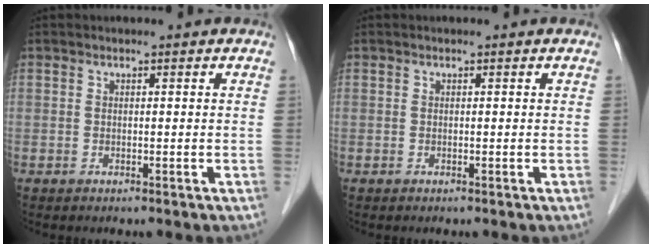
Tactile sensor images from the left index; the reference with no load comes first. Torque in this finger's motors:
{"motor_torque": [-0.16, -0.01, 0.00, -0.01]}